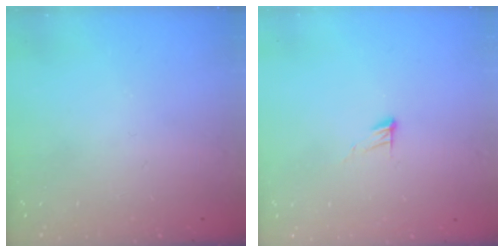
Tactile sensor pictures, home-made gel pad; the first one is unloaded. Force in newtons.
{"total": 4.2, "press": 4.2, "slide": 0.4}